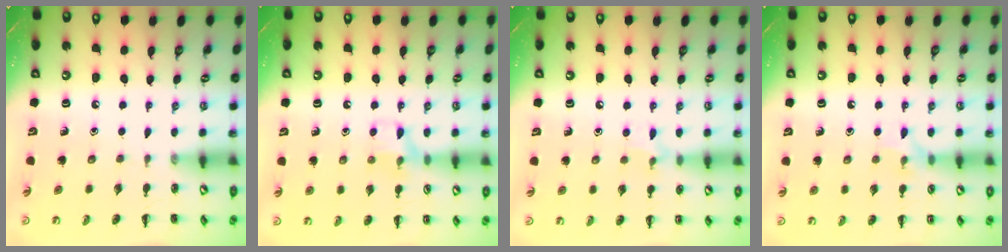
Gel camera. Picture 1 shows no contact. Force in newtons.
{"total": 7.4, "press": 7.4, "slide": 0.8}
{"total": 5.6, "press": 5.3, "slide": 1.9}
{"total": 5.7, "press": 5.6, "slide": 1.2}